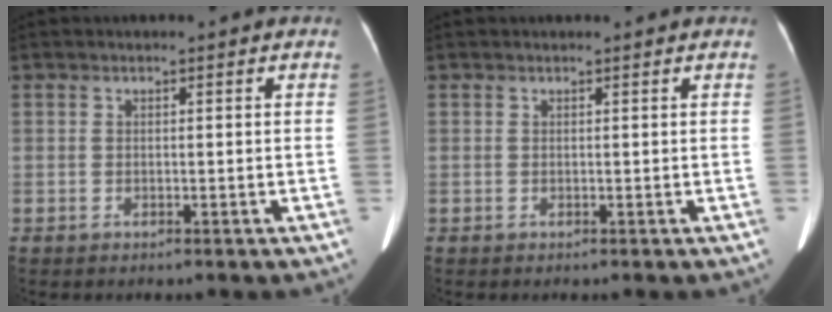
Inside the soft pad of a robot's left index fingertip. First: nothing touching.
{"total": 1.3, "force": [1.3, -0.1, 0.4], "torque": [-0.010, 0.012, 0.017]}